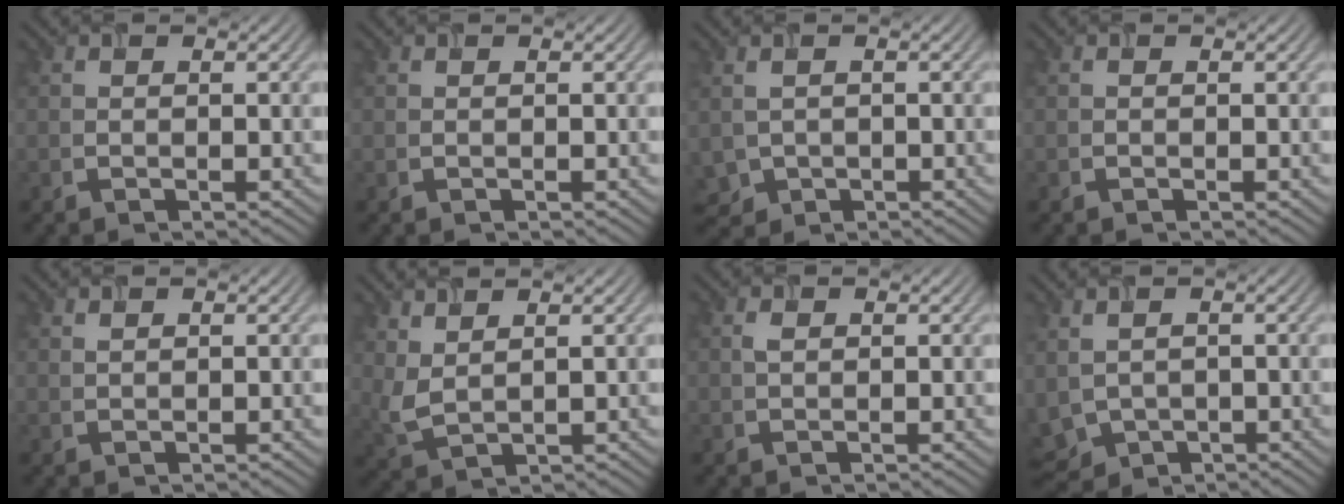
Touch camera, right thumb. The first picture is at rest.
{"total": 0.0}
{"total": 2.5, "force": [-0.1, 2.1, 1.3], "torque": [-0.039, -0.009, 0.001]}
{"total": 0.0}
{"total": 0.6, "force": [0.5, 0.2, 0.2], "torque": [-0.010, 0.000, 0.012]}
{"total": 3.7, "force": [2.4, 1.4, 2.5], "torque": [-0.076, 0.002, 0.056]}
{"total": 0.8, "force": [0.3, 0.5, 0.6], "torque": [-0.017, 0.001, 0.007]}
{"total": 5.0, "force": [-0.7, 3.6, 3.4], "torque": [-0.108, -0.015, -0.013]}